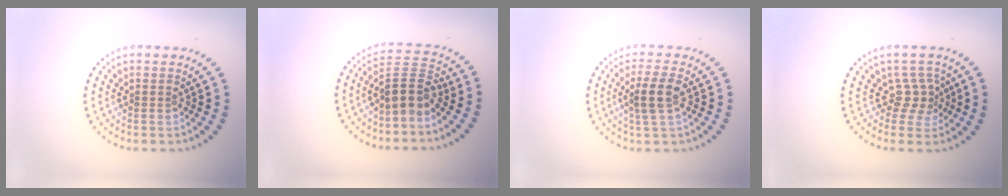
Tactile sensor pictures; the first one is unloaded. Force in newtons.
{"total": 3.8, "press": 3.4, "slide": 1.7}
{"total": 3.0, "press": 2.8, "slide": 1.0}
{"total": 2.3, "press": 1.5, "slide": 1.8}